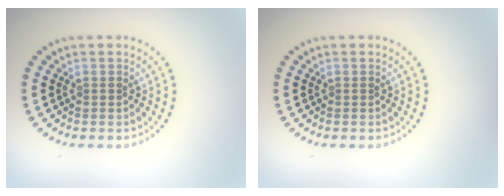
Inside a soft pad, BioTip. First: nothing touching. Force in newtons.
{"total": 0.0}